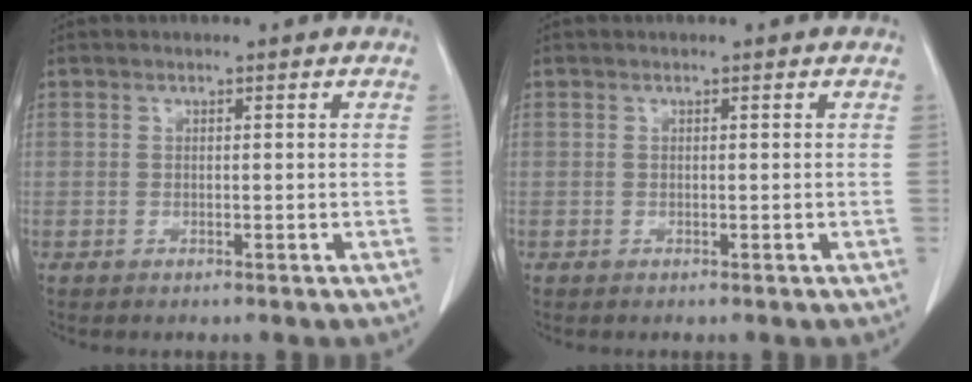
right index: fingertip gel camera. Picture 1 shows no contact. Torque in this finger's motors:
{"motor_torque": [0.07, -0.01, -0.03, 0.00]}